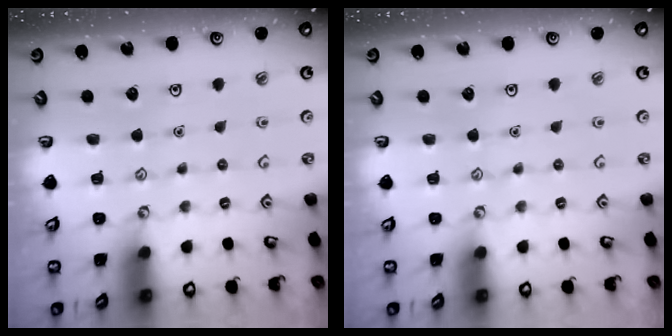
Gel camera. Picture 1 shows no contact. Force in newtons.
{"total": 0.0}